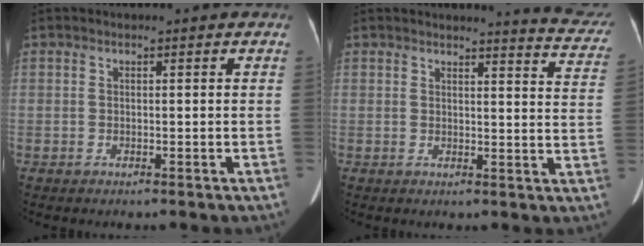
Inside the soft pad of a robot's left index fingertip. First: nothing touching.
{"total": 9.9, "force": [9.8, 0.3, 1.6], "torque": [-0.002, -0.069, 0.081]}